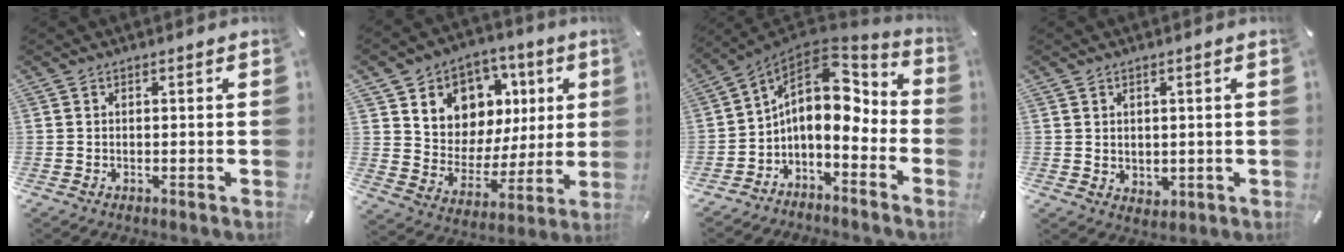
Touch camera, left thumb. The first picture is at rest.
{"total": 9.9, "force": [3.2, 9.2, 1.7], "torque": [-0.026, -0.041, 0.066]}
{"total": 12.6, "force": [1.3, 8.7, 9.0], "torque": [-0.138, -0.024, 0.019]}
{"total": 2.7, "force": [1.8, 2.1, 0.1], "torque": [0.009, -0.011, 0.030]}